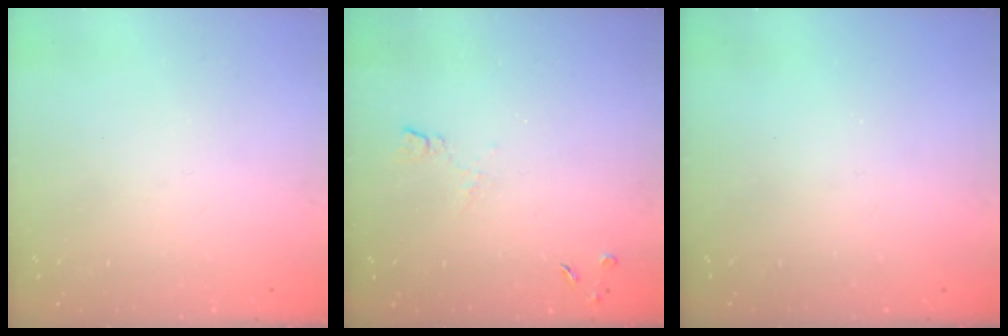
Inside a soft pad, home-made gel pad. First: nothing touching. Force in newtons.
{"total": 4.1, "press": 4.0, "slide": 0.8}
{"total": 0.0}